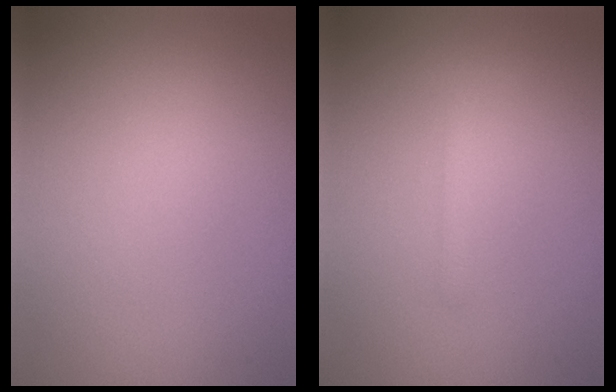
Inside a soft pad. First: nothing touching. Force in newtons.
{"total": 1.2, "press": 1.2, "slide": 0.1}